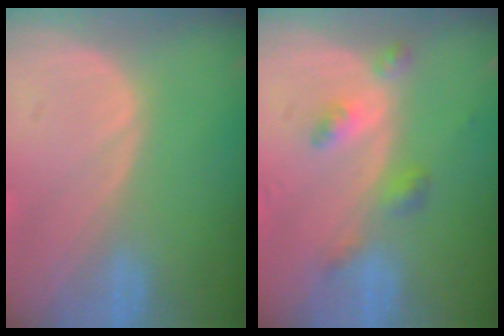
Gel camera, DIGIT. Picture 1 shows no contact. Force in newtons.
{"total": 4.2, "press": 3.9, "slide": 1.6}